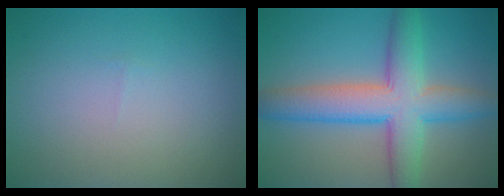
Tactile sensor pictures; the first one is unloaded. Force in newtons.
{"total": 7.9, "press": 7.9, "slide": 0.2}